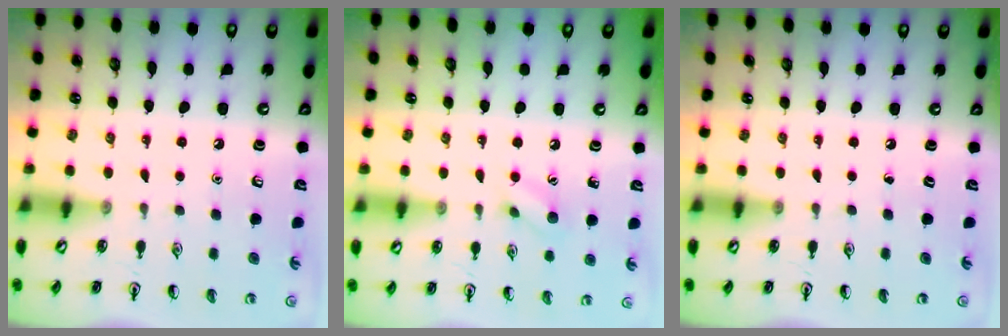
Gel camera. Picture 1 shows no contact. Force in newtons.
{"total": 6.1, "press": 6.0, "slide": 1.0}
{"total": 0.0}